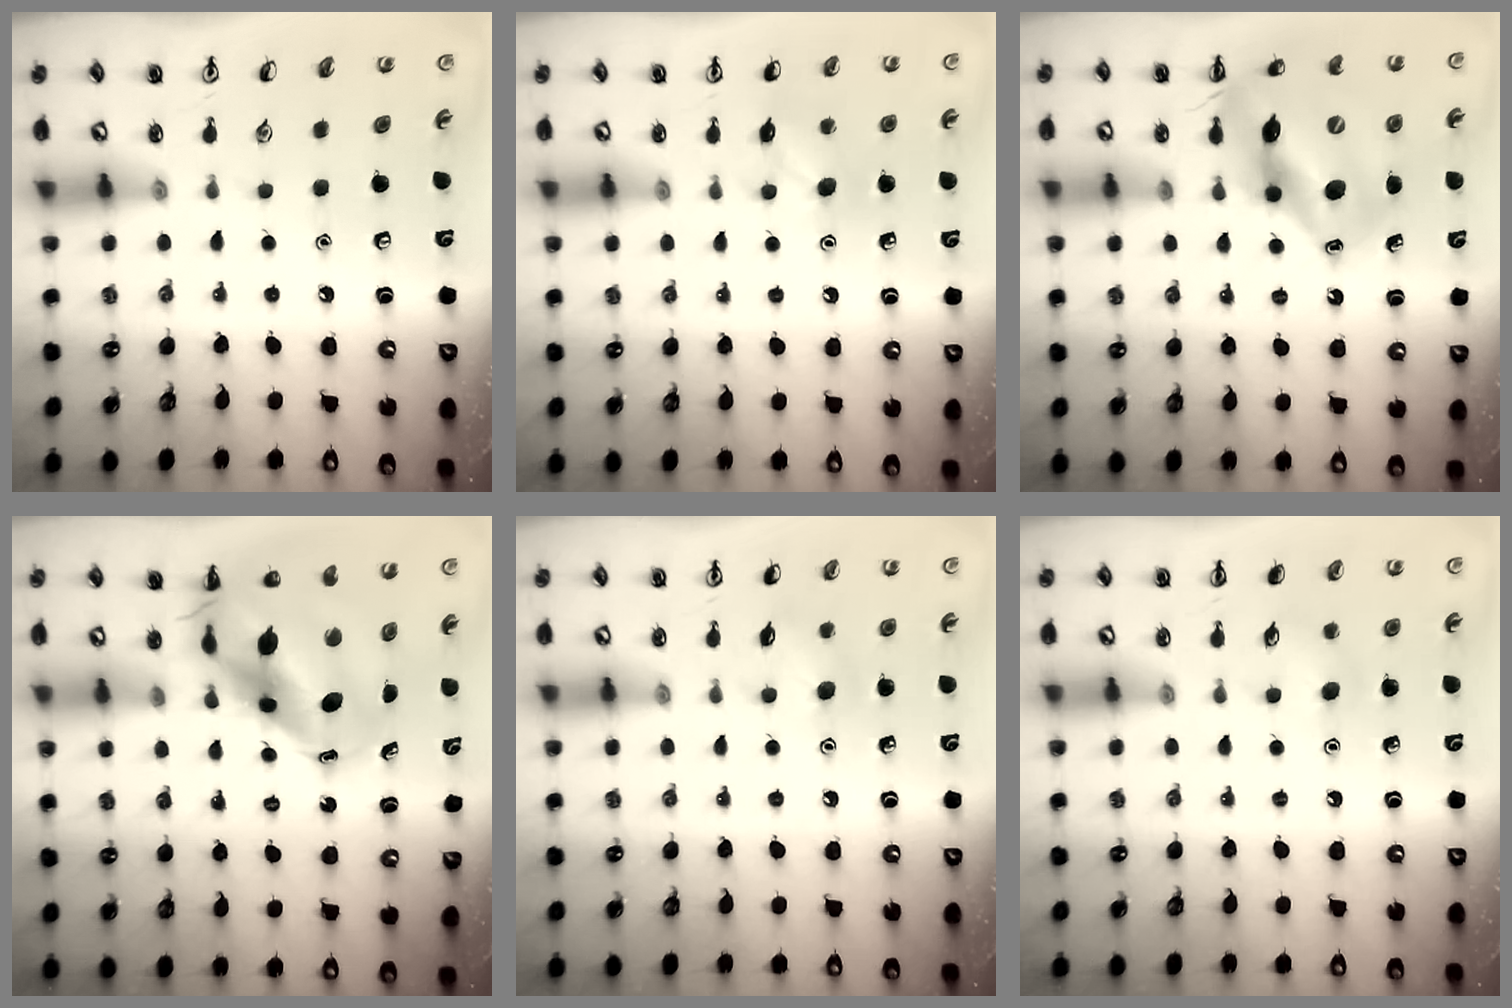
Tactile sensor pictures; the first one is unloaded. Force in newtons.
{"total": 6.6, "press": 6.4, "slide": 1.7}
{"total": 14.3, "press": 13.8, "slide": 3.7}
{"total": 10.6, "press": 10.3, "slide": 2.5}
{"total": 5.4, "press": 5.2, "slide": 1.5}
{"total": 4.7, "press": 4.5, "slide": 1.2}